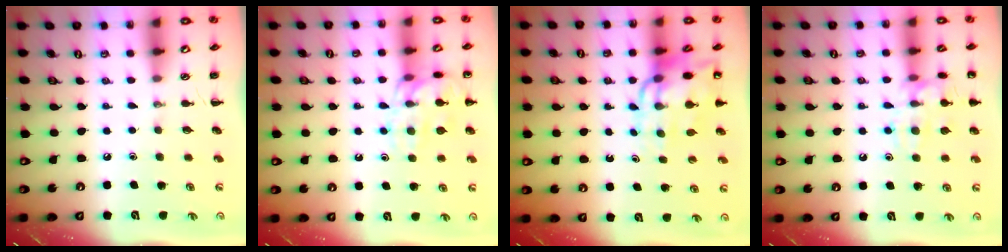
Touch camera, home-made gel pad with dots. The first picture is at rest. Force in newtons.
{"total": 14.5, "press": 14.5, "slide": 1.0}
{"total": 12.2, "press": 11.8, "slide": 3.3}
{"total": 13.4, "press": 13.4, "slide": 0.9}